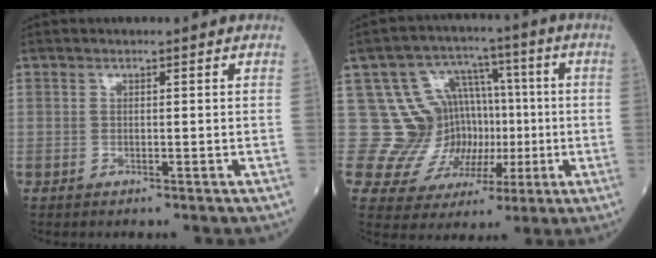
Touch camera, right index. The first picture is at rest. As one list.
[{"total": 12.4, "force": [0.7, 11.8, 4.0], "torque": [-0.059, 0.056, 0.036]}]